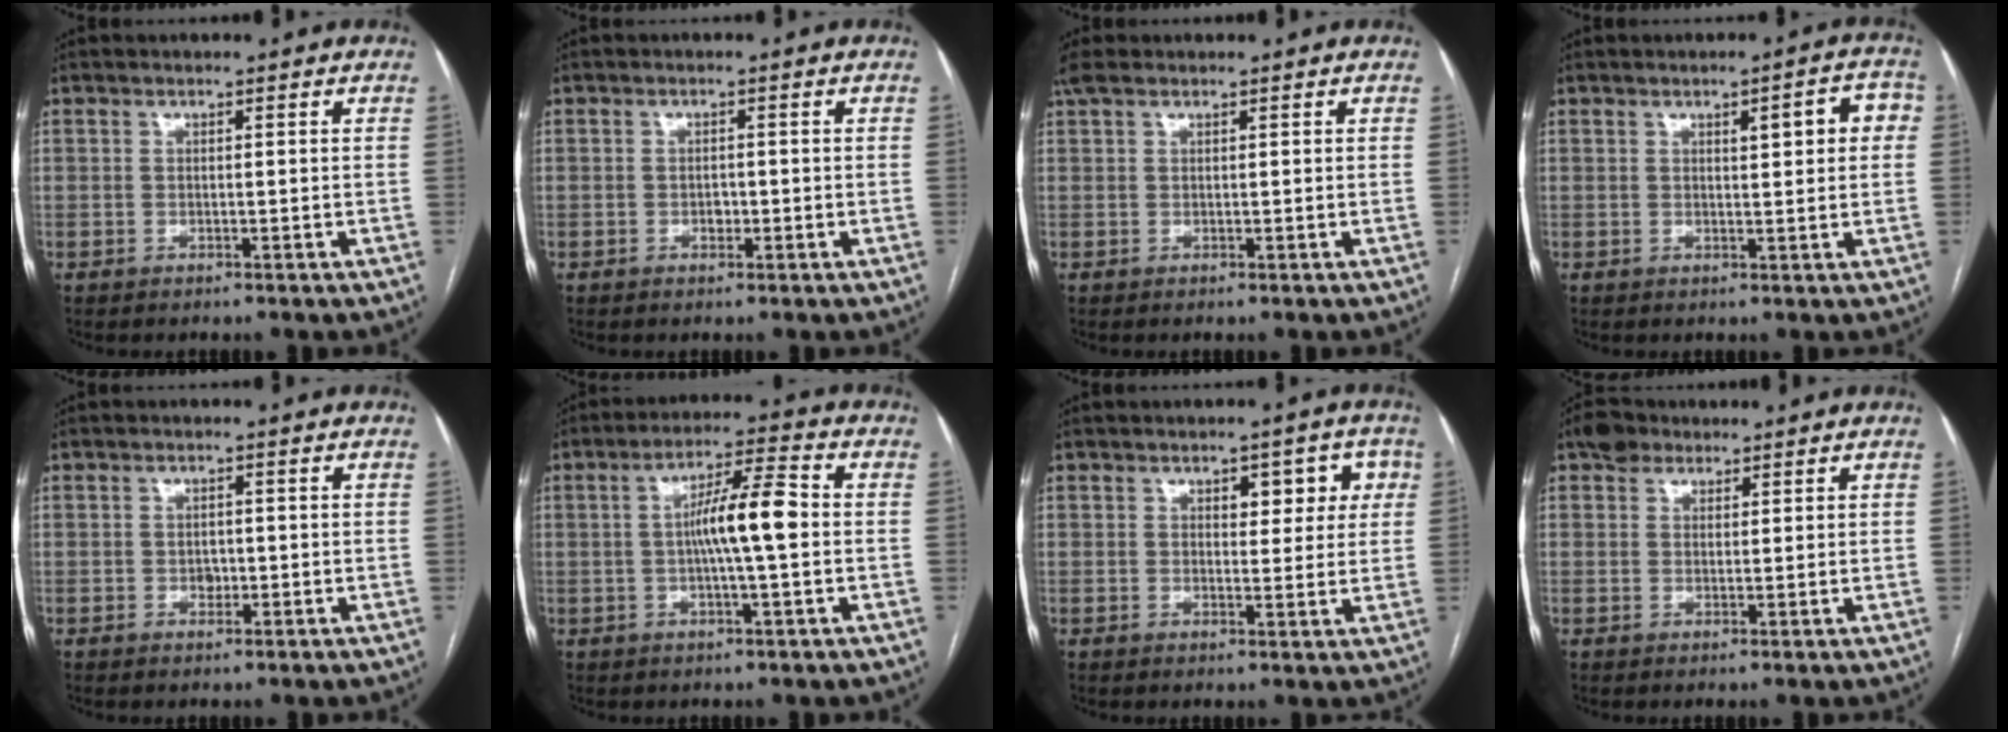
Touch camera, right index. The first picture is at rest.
{"total": 1.2, "force": [-0.4, 0.9, 0.8], "torque": [-0.012, 0.004, -0.002]}
{"total": 2.4, "force": [1.7, 0.9, 1.4], "torque": [-0.036, 0.023, 0.035]}
{"total": 5.4, "force": [1.4, 1.3, 5.0], "torque": [-0.060, 0.014, 0.015]}
{"total": 1.4, "force": [-0.3, 1.1, 0.8], "torque": [-0.012, 0.004, 0.000]}
{"total": 8.6, "force": [-0.1, 0.8, 8.6], "torque": [-0.153, 0.015, -0.007]}
{"total": 5.8, "force": [2.1, 3.0, 4.5], "torque": [-0.041, 0.015, 0.025]}
{"total": 3.4, "force": [2.3, 2.3, 0.9], "torque": [-0.016, 0.011, 0.039]}